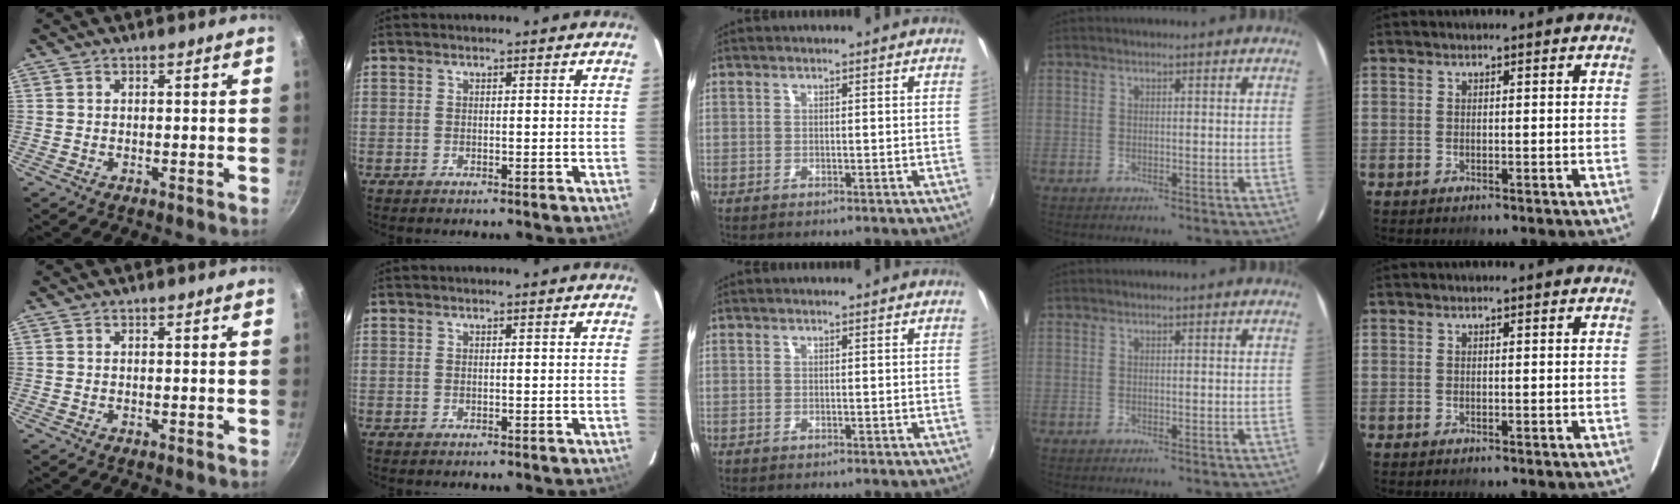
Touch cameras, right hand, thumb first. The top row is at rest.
{}